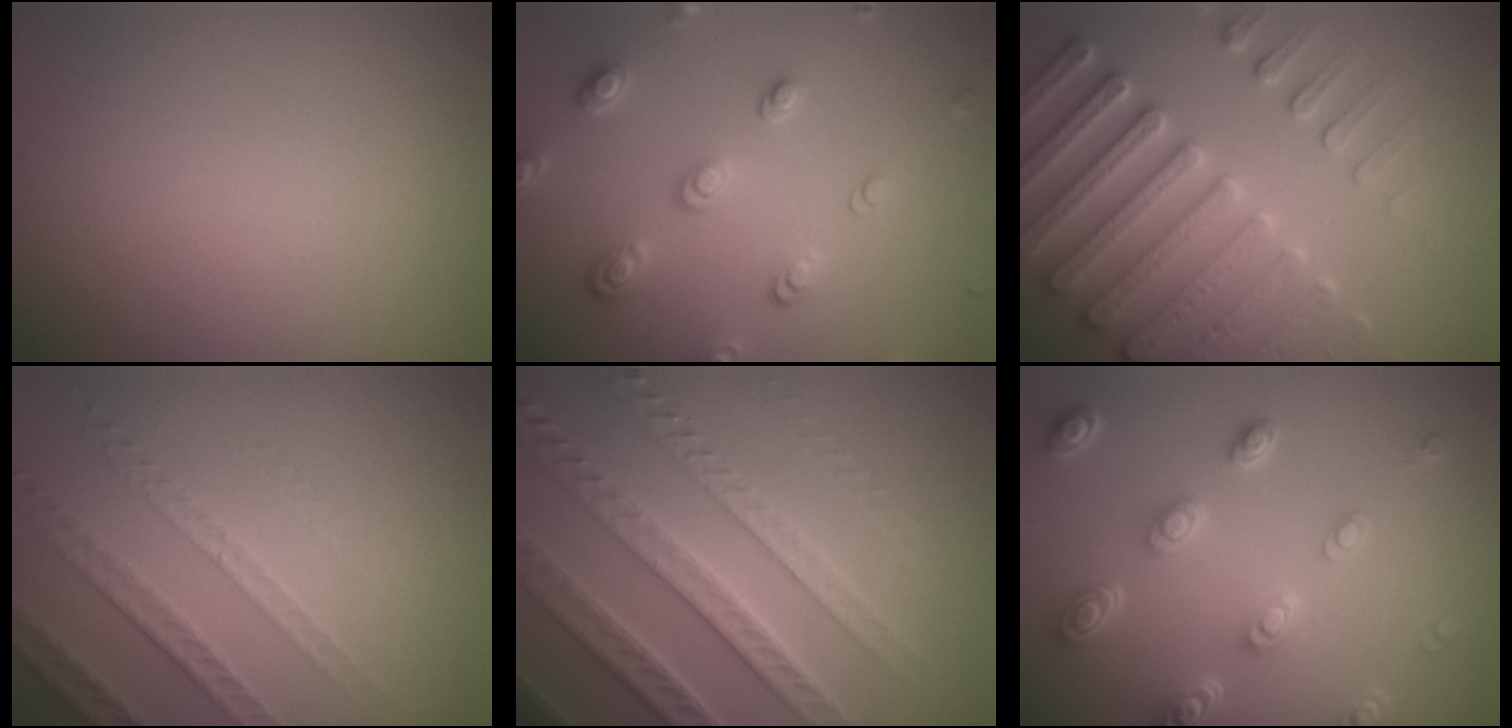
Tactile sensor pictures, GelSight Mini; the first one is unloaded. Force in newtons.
{"total": 3.6, "press": 2.7, "slide": 2.4}
{"total": 7.7, "press": 7.4, "slide": 1.9}
{"total": 3.3, "press": 2.8, "slide": 1.7}
{"total": 7.0, "press": 6.8, "slide": 1.7}
{"total": 4.8, "press": 3.5, "slide": 3.2}